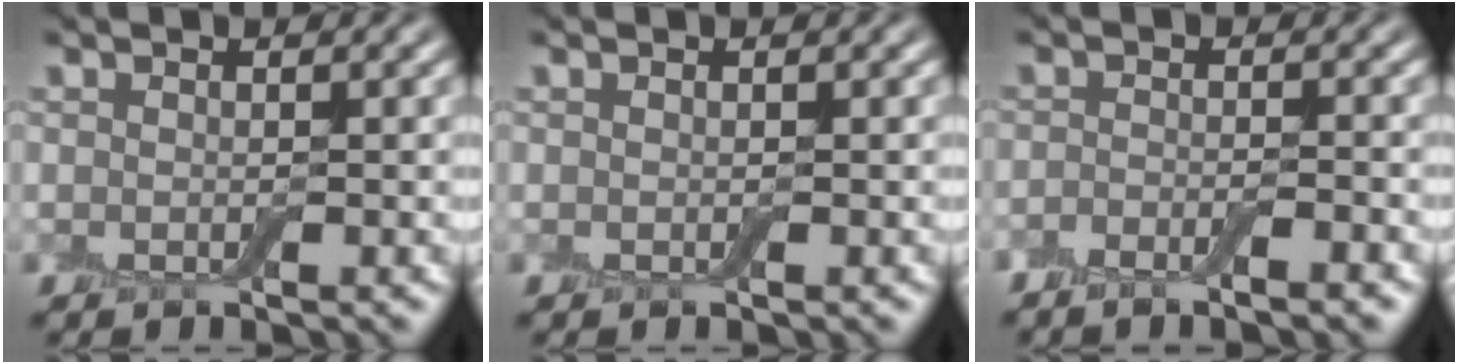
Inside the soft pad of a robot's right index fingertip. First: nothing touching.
{"total": 0.0}
{"total": 2.6, "force": [-1.9, 0.3, 1.7], "torque": [-0.033, 0.003, -0.034]}